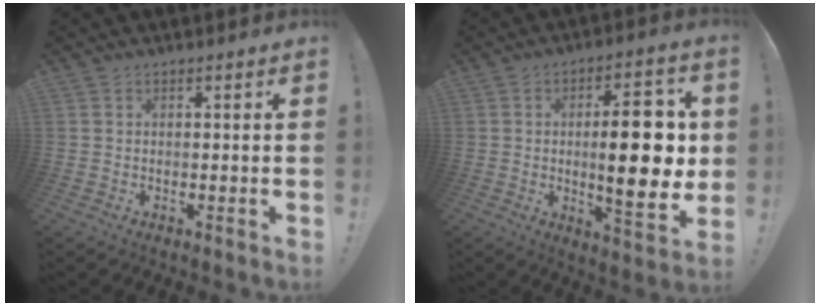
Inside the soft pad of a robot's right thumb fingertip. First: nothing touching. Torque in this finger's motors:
{"motor_torque": [0.40, 0.59, 1.39, -0.16, 0.12]}